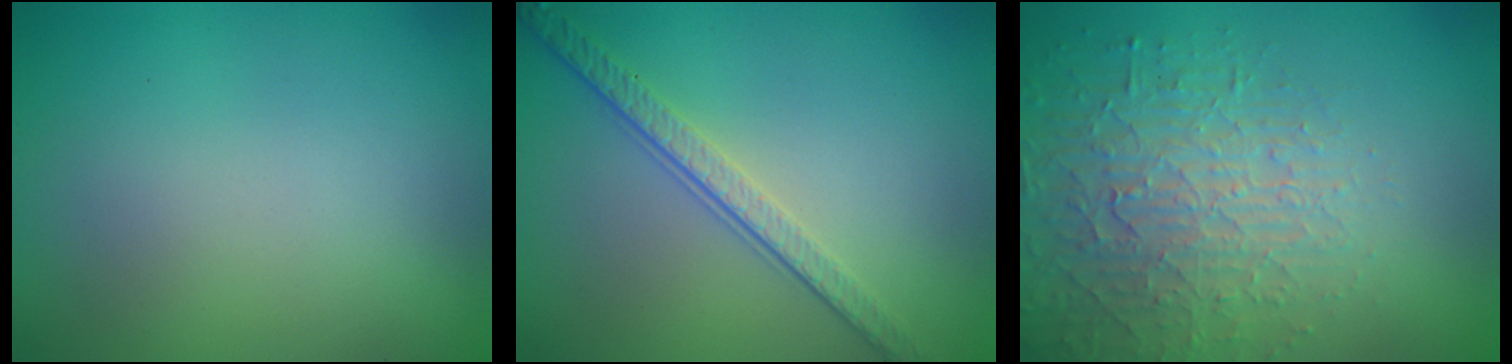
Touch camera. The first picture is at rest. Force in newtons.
{"total": 3.8, "press": 2.8, "slide": 2.7}
{"total": 4.2, "press": 4.1, "slide": 0.9}